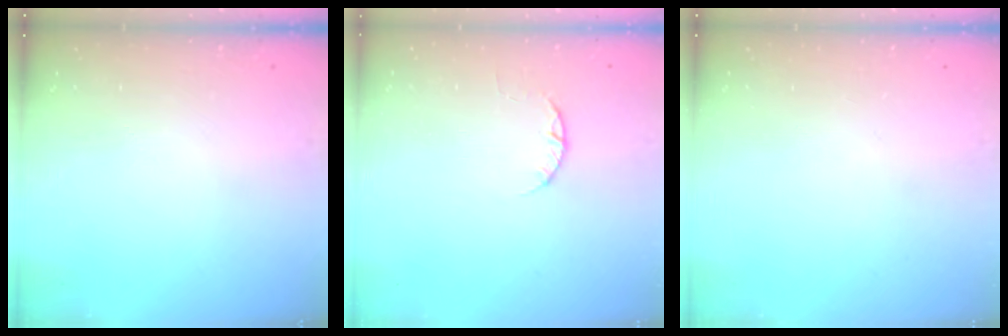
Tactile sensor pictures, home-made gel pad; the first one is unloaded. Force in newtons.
{"total": 2.4, "press": 2.4, "slide": 0.4}
{"total": 0.0}